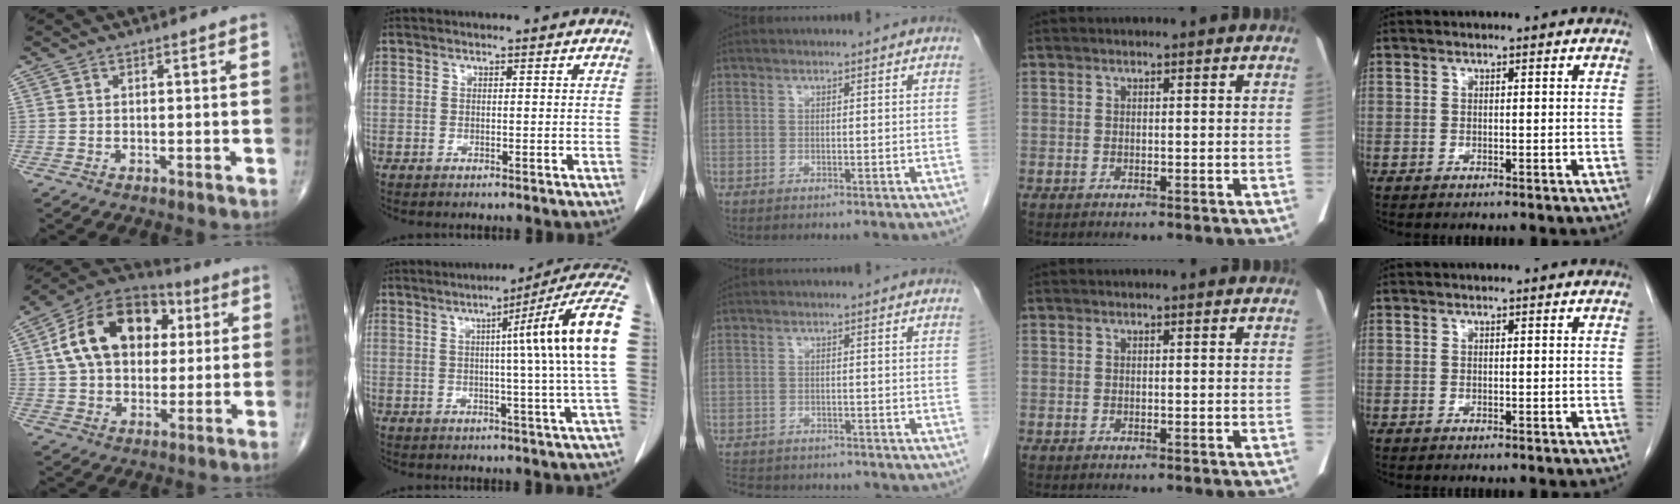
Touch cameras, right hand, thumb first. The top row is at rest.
{"thumb": {"total": 19.7, "force": [4.4, 13.6, 13.6], "torque": [-0.205, 0.015, 0.068]}, "index": {"total": 16.2, "force": [2.7, -2.5, 15.8], "torque": [-0.193, 0.014, 0.021]}, "middle": {"total": 10.9, "force": [-9.6, 4.0, 3.4], "torque": [-0.081, -0.001, -0.123]}}